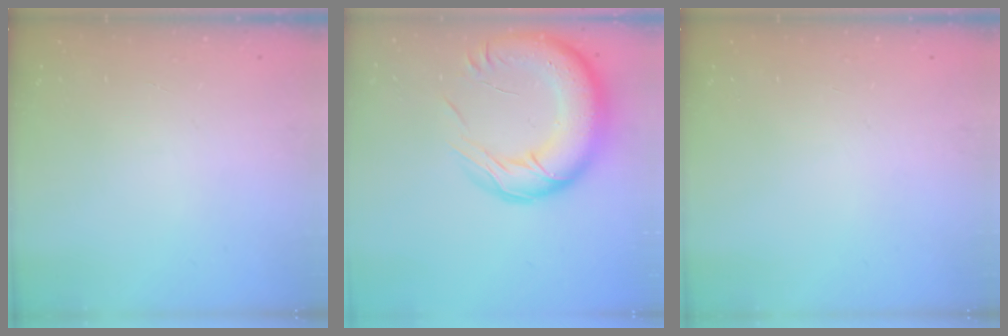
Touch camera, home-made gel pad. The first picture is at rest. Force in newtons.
{"total": 27.0, "press": 26.3, "slide": 6.1}
{"total": 0.0}